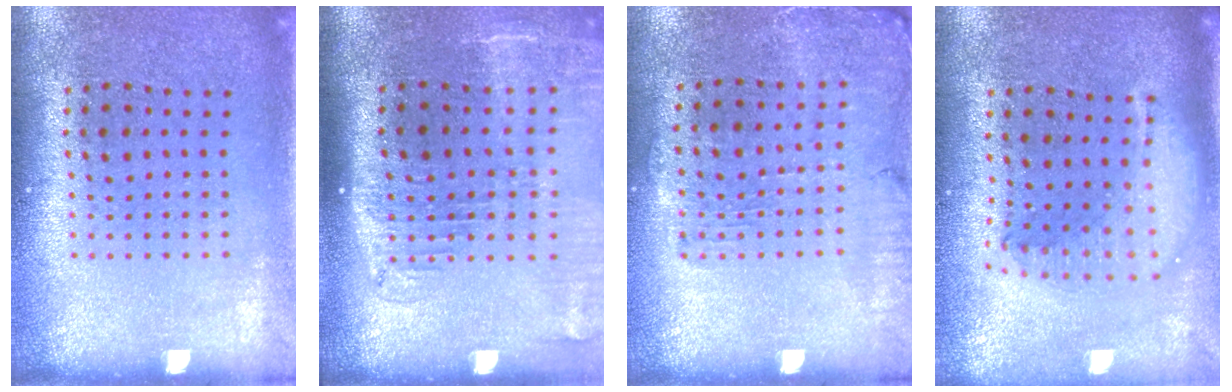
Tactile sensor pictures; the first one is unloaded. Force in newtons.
{"total": 2.3, "press": 1.9, "slide": 1.4}
{"total": 1.4, "press": 1.3, "slide": 0.5}
{"total": 2.1, "press": 1.6, "slide": 1.3}